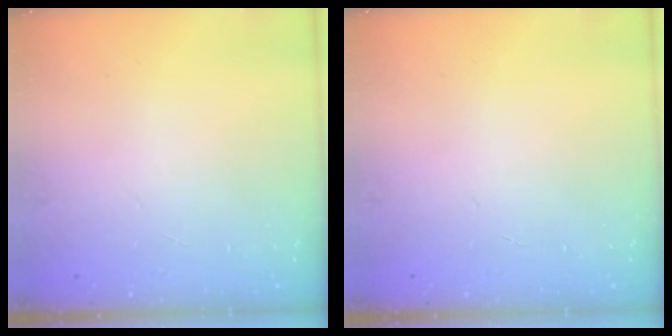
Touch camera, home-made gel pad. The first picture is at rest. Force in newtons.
{"total": 0.0}